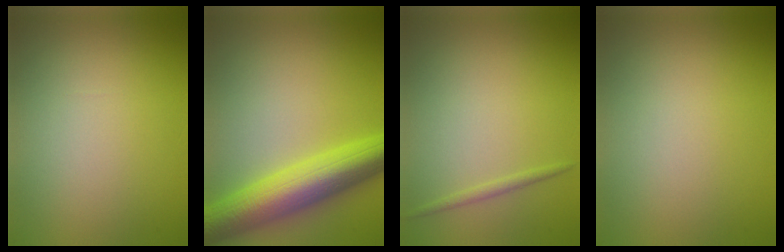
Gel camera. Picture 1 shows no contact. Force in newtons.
{"total": 9.1, "press": 9.1, "slide": 0.0}
{"total": 0.9, "press": 0.9, "slide": 0.0}
{"total": 0.0}